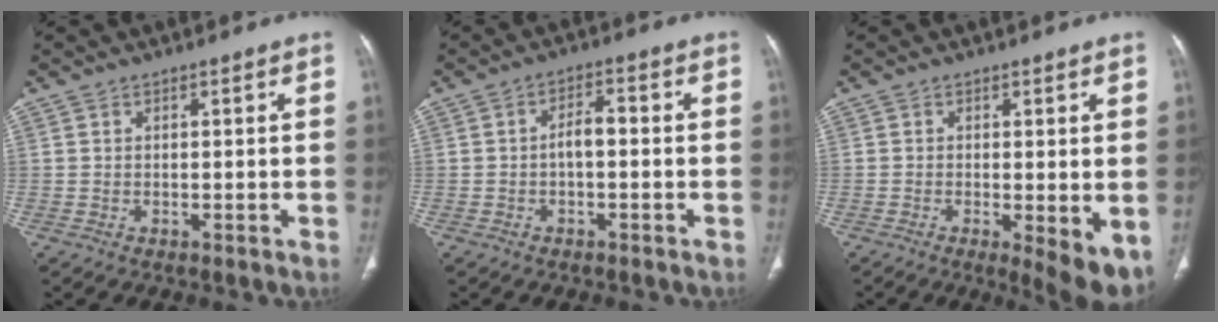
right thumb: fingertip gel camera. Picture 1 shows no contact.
{"total": 3.4, "force": [-0.6, 1.7, 2.9], "torque": [-0.045, 0.018, -0.015]}
{"total": 7.3, "force": [-1.8, 2.2, 6.7], "torque": [-0.093, -0.021, -0.025]}